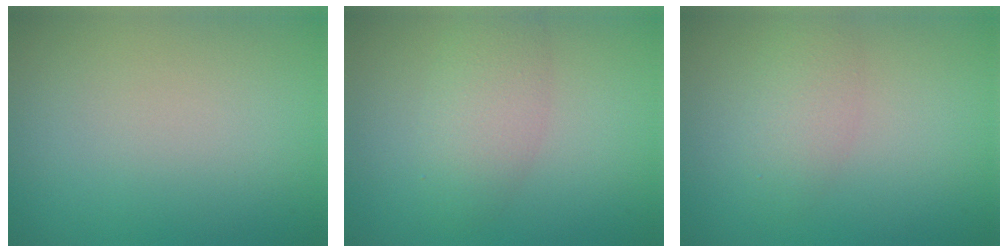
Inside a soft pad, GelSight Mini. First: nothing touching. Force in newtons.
{"total": 3.2, "press": 3.2, "slide": 0.3}
{"total": 2.3, "press": 2.3, "slide": 0.0}